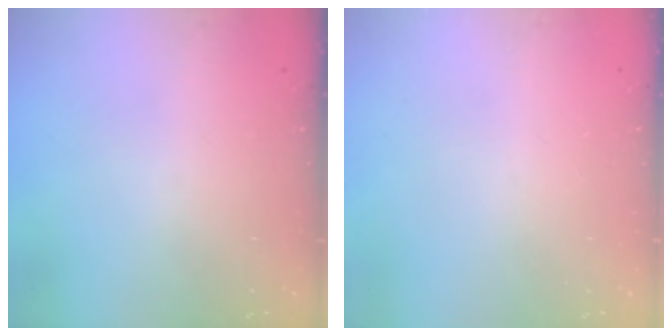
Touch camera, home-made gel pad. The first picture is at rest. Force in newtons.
{"total": 0.0}